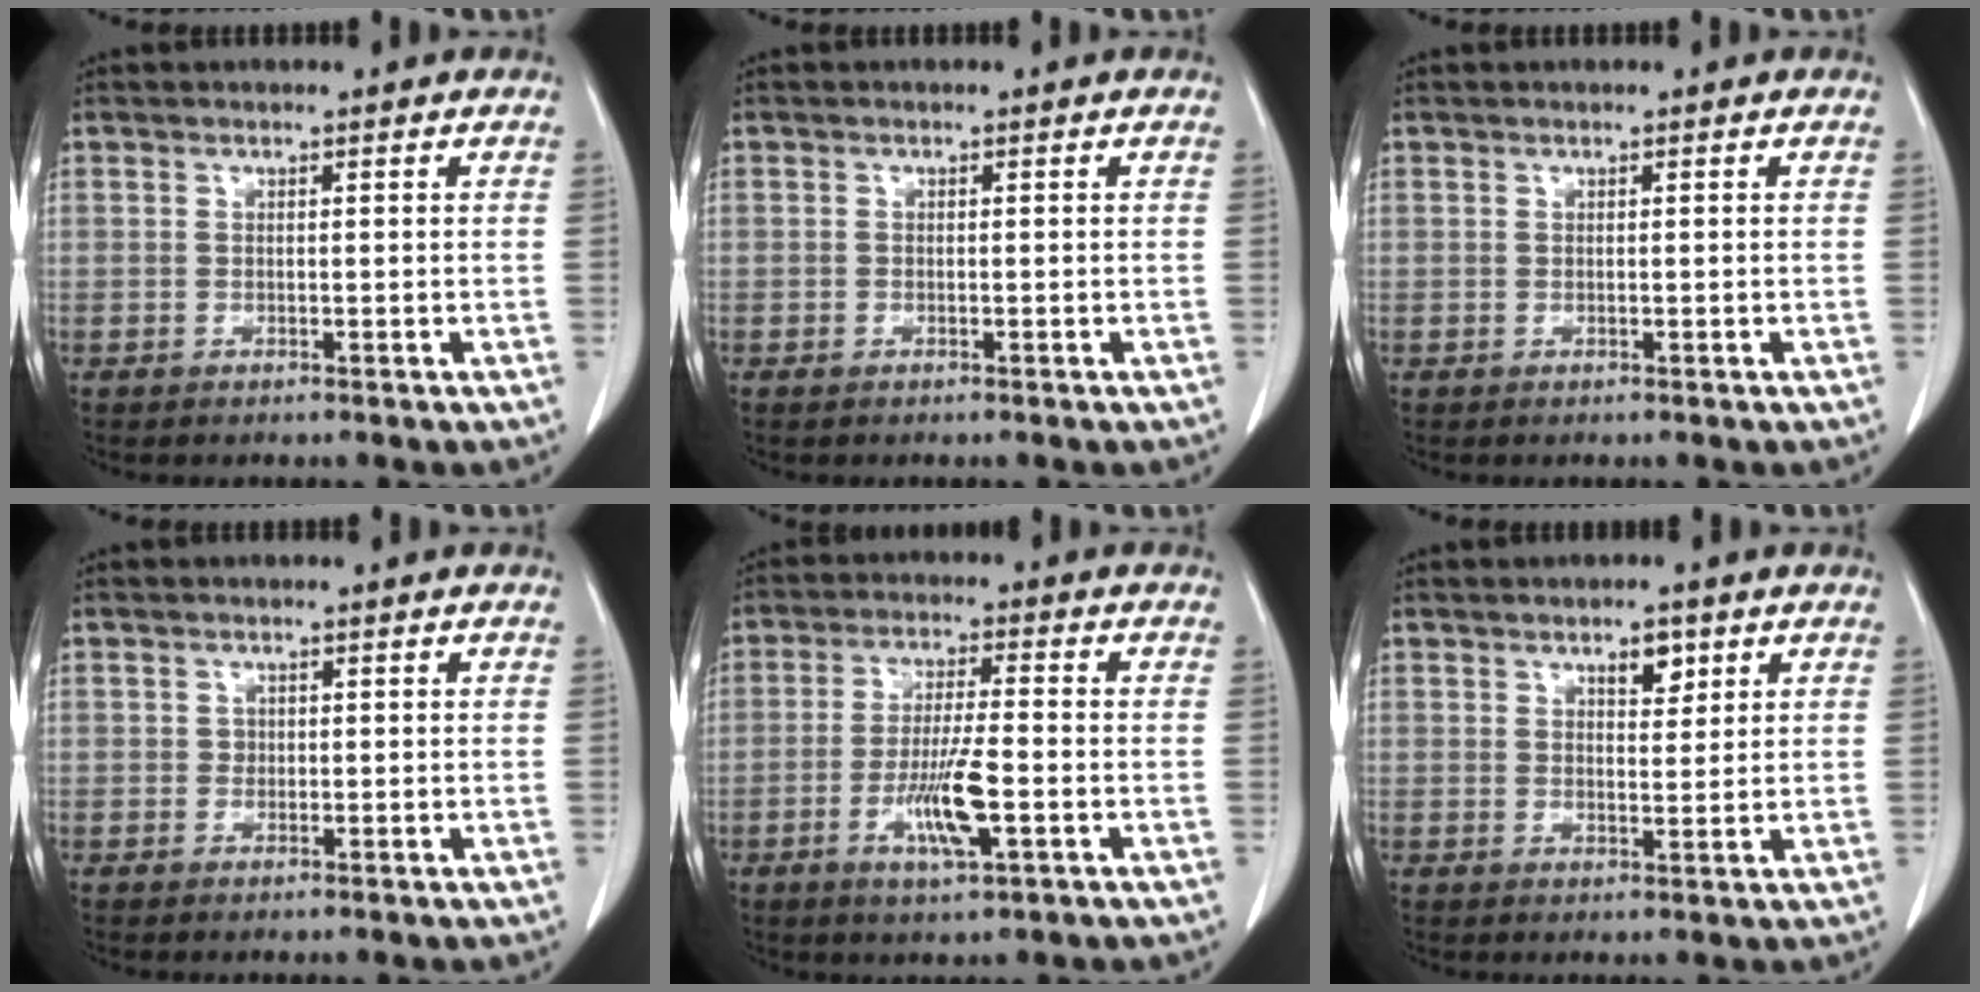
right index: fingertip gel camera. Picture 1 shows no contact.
{"total": 0.9, "force": [-0.4, 0.6, 0.5], "torque": [-0.011, 0.002, -0.005]}
{"total": 0.0}
{"total": 1.3, "force": [0.0, 1.2, 0.5], "torque": [-0.010, 0.010, 0.003]}
{"total": 8.7, "force": [-2.9, 1.5, 8.1], "torque": [-0.154, -0.005, -0.049]}
{"total": 3.9, "force": [2.0, 1.8, 2.8], "torque": [-0.045, 0.001, 0.035]}